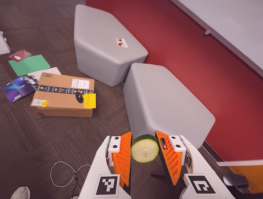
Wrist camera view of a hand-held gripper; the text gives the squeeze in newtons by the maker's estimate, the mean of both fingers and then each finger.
{"total": 9.4, "left": 9.5, "right": 9.2}